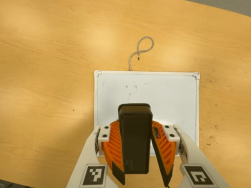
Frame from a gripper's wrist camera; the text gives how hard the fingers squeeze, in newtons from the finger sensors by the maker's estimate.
{"total": 9.7, "left": 9.0, "right": 10.5}